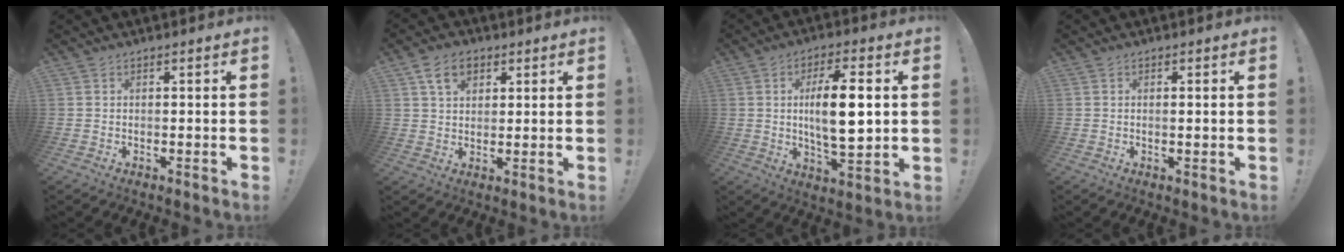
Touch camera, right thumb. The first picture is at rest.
{"total": 7.6, "force": [3.8, 5.3, 3.9], "torque": [-0.062, -0.004, 0.073]}
{"total": 13.9, "force": [1.5, 4.6, 13.0], "torque": [-0.229, -0.008, 0.014]}
{"total": 0.8, "force": [0.1, 0.0, 0.8], "torque": [-0.003, -0.005, -0.001]}